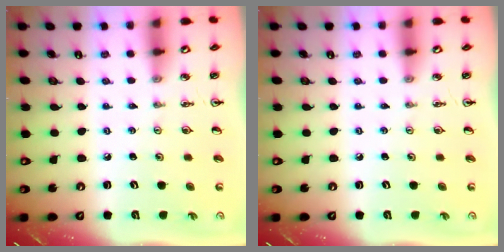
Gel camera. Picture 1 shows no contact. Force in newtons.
{"total": 0.0}